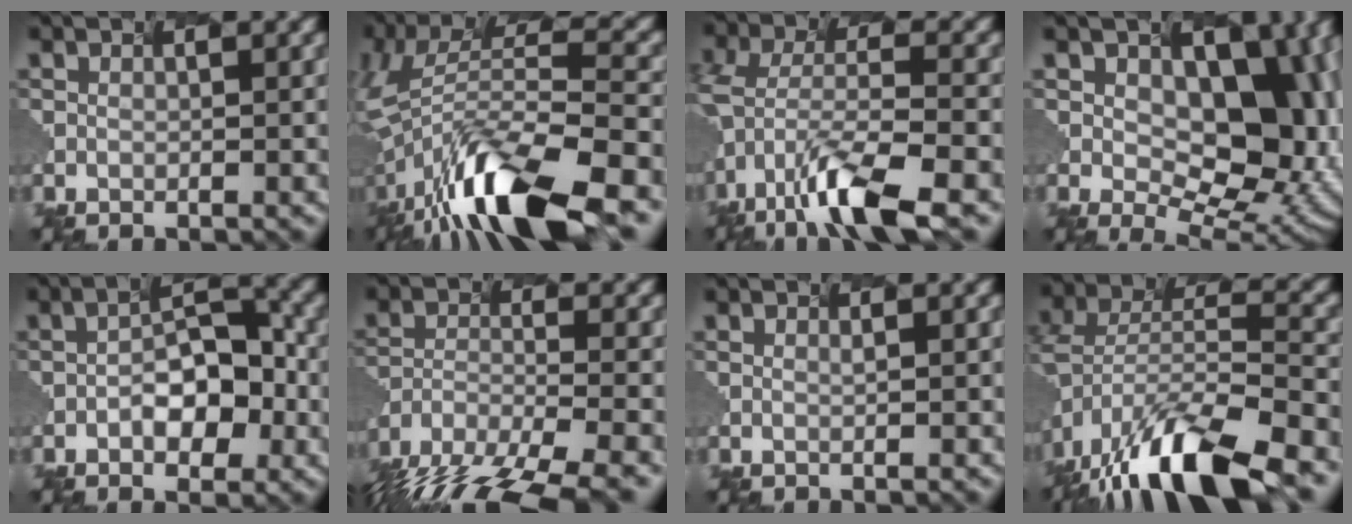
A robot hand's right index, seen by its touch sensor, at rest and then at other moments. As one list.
[{"total": 13.0, "force": [-7.8, 3.4, 9.8], "torque": [-0.206, 0.013, -0.131]}, {"total": 8.0, "force": [-5.6, 1.9, 5.4], "torque": [-0.115, 0.000, -0.101]}, {"total": 12.1, "force": [1.3, 7.5, 9.3], "torque": [-0.124, -0.012, 0.033]}, {"total": 4.9, "force": [-2.2, 2.3, 3.7], "torque": [-0.065, 0.012, -0.037]}, {"total": 12.1, "force": [-10.2, 3.5, 5.3], "torque": [-0.120, -0.027, -0.147]}, {"total": 0.0}, {"total": 12.8, "force": [-9.7, 3.9, 7.5], "torque": [-0.167, -0.001, -0.159]}]